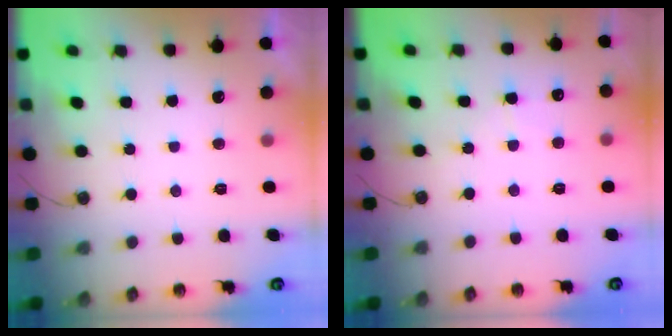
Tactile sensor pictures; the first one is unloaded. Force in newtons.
{"total": 3.0, "press": 2.9, "slide": 0.5}